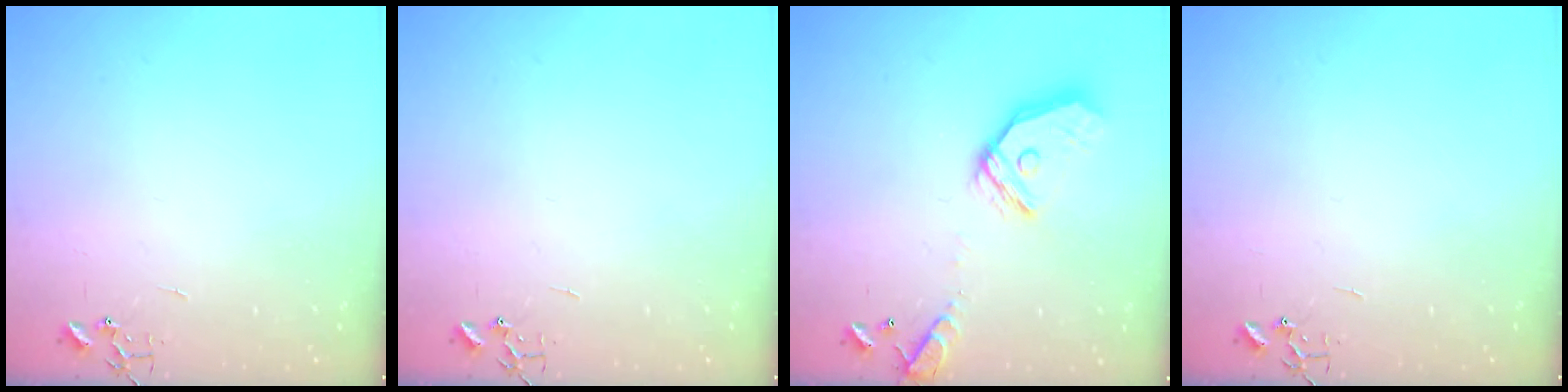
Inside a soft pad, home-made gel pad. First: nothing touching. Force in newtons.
{"total": 0.0}
{"total": 16.2, "press": 16.1, "slide": 2.1}
{"total": 0.0}